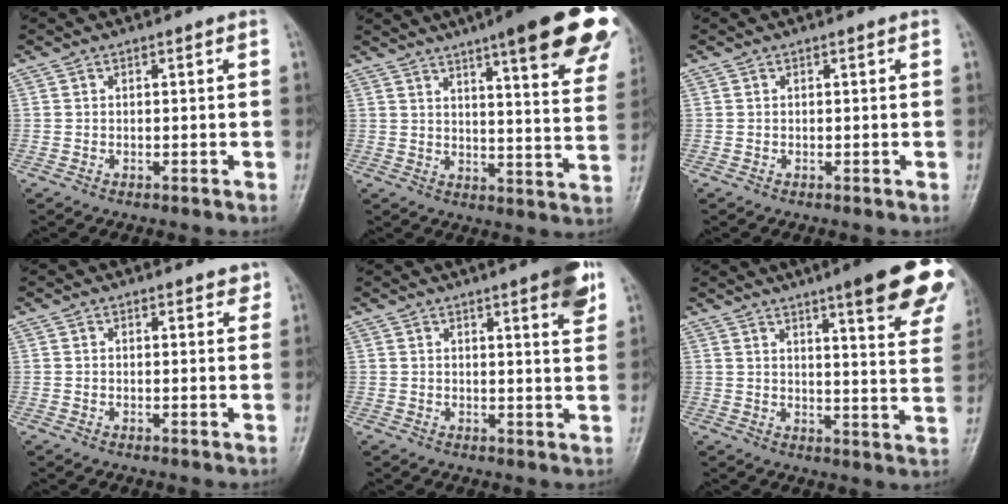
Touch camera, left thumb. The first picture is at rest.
{"total": 25.0, "force": [16.0, 4.6, 18.7], "torque": [-0.208, -0.050, 0.196]}
{"total": 0.0}
{"total": 2.4, "force": [1.9, 1.1, 1.0], "torque": [0.010, -0.007, 0.017]}
{"total": 8.2, "force": [4.8, 1.5, 6.4], "torque": [-0.071, -0.020, 0.058]}
{"total": 20.5, "force": [13.2, 3.6, 15.2], "torque": [-0.169, -0.048, 0.157]}